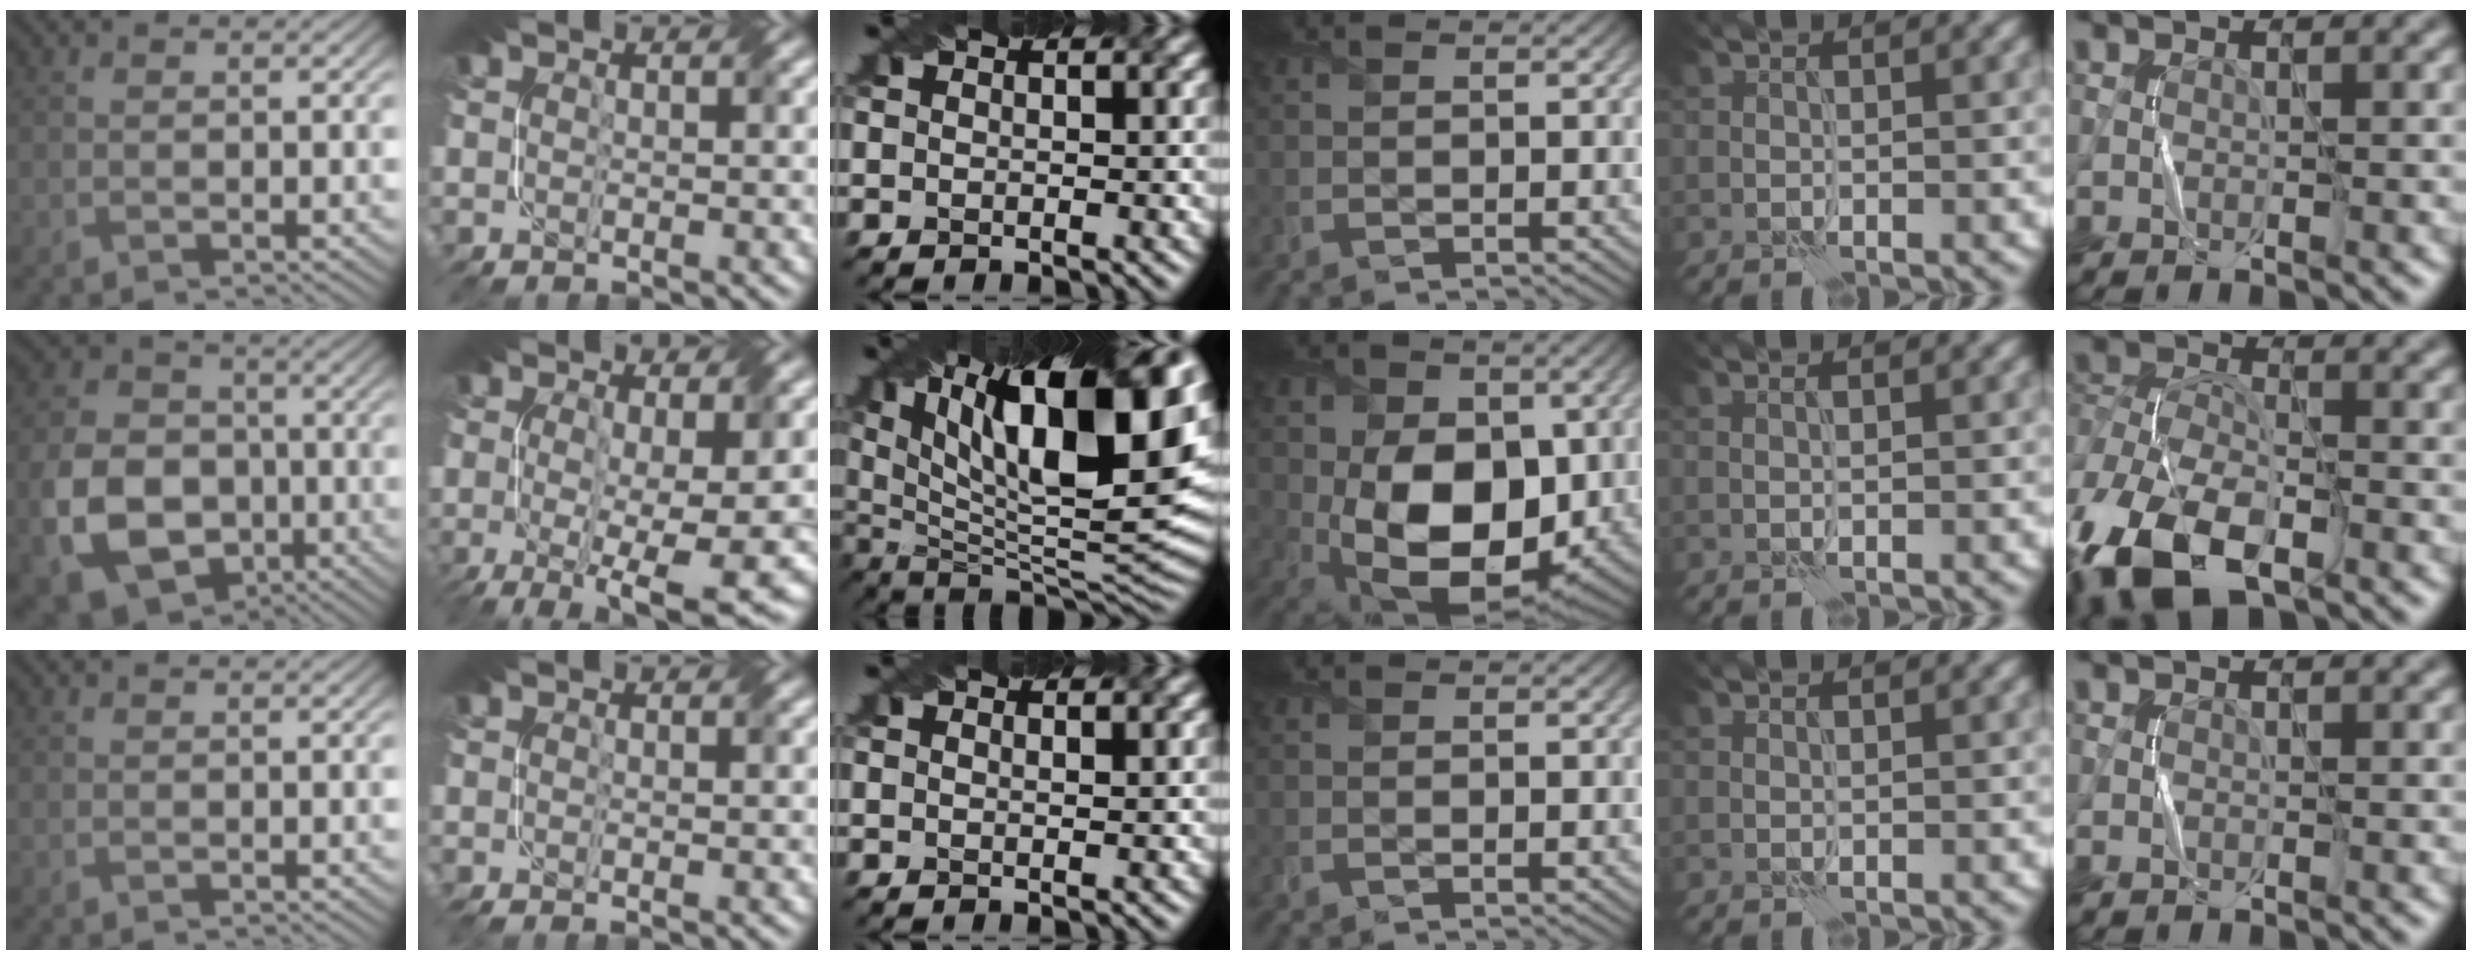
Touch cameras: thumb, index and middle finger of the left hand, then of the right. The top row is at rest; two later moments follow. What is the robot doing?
{"motion": "fold", "object": "netting"}